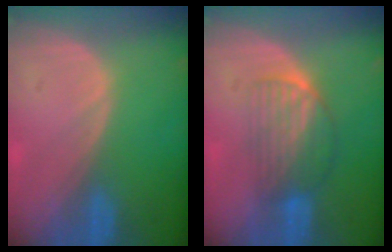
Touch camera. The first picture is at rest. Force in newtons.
{"total": 6.8, "press": 5.9, "slide": 3.4}